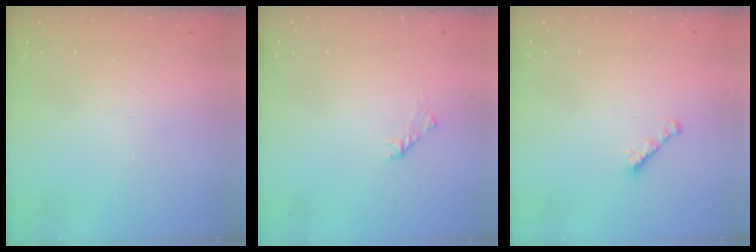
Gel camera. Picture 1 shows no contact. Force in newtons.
{"total": 2.0, "press": 1.9, "slide": 0.6}
{"total": 1.6, "press": 1.5, "slide": 0.5}